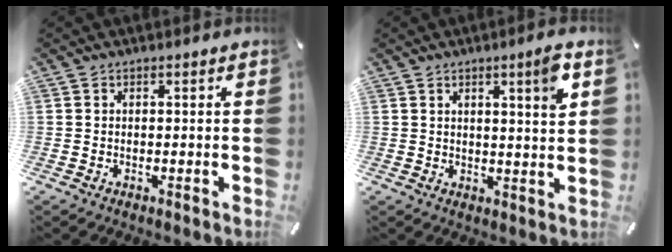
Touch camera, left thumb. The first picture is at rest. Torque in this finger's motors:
{"motor_torque": [0.22, -0.41, 0.23, 0.12, 0.10]}